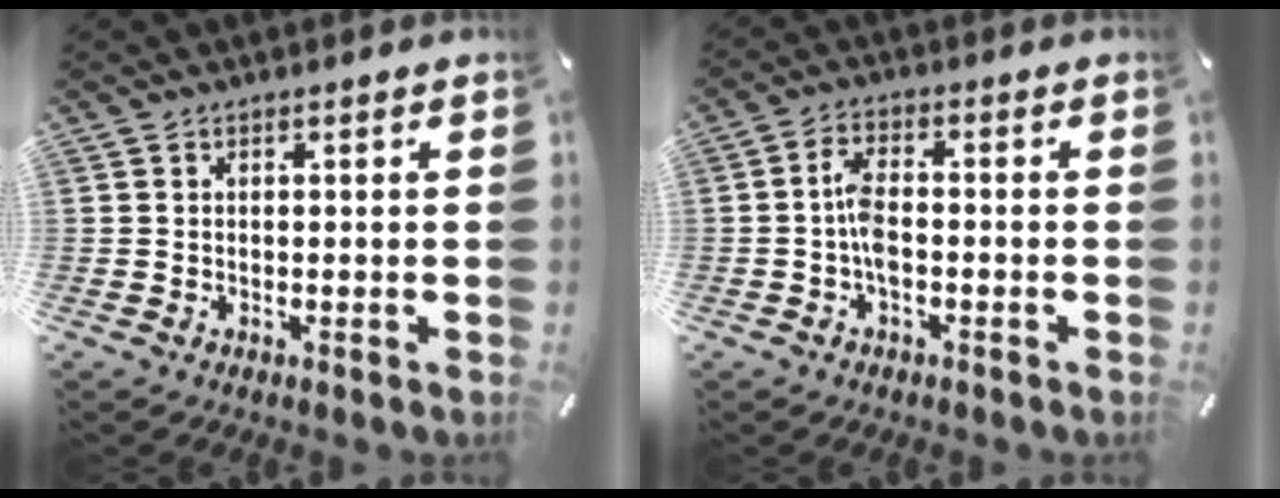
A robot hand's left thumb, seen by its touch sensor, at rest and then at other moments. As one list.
[{"total": 5.1, "force": [-1.2, 2.4, 4.4], "torque": [-0.089, 0.008, -0.023]}]